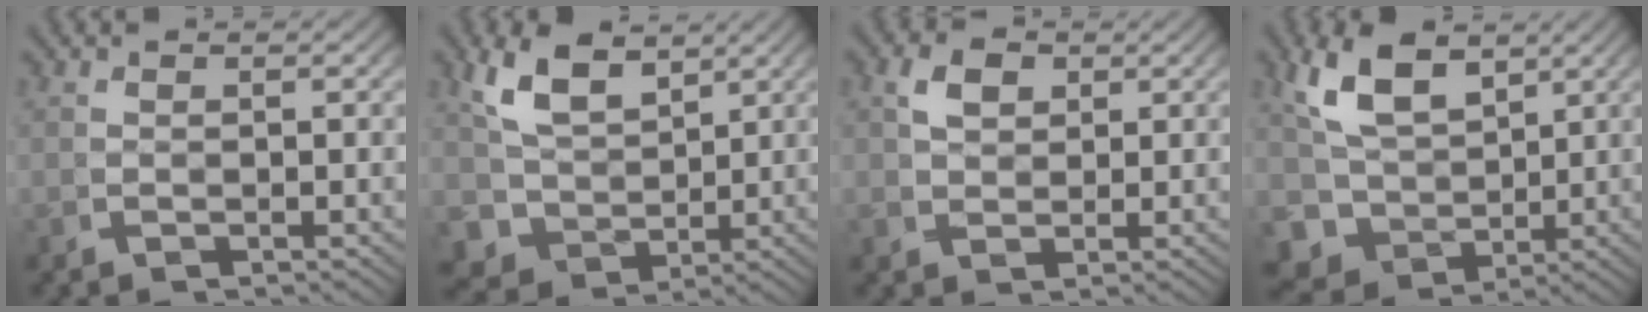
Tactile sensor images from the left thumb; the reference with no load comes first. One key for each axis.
{"total": 6.3, "fx": 1.1, "fy": 5.3, "fz": 3.2, "tx": -0.091, "ty": -0.037, "tz": 0.039}
{"total": 1.6, "fx": 1.1, "fy": 1.2, "fz": 0.3, "tx": -0.003, "ty": -0.002, "tz": 0.024}
{"total": 8.5, "fx": -0.1, "fy": 7.3, "fz": 4.3, "tx": -0.116, "ty": -0.051, "tz": 0.023}